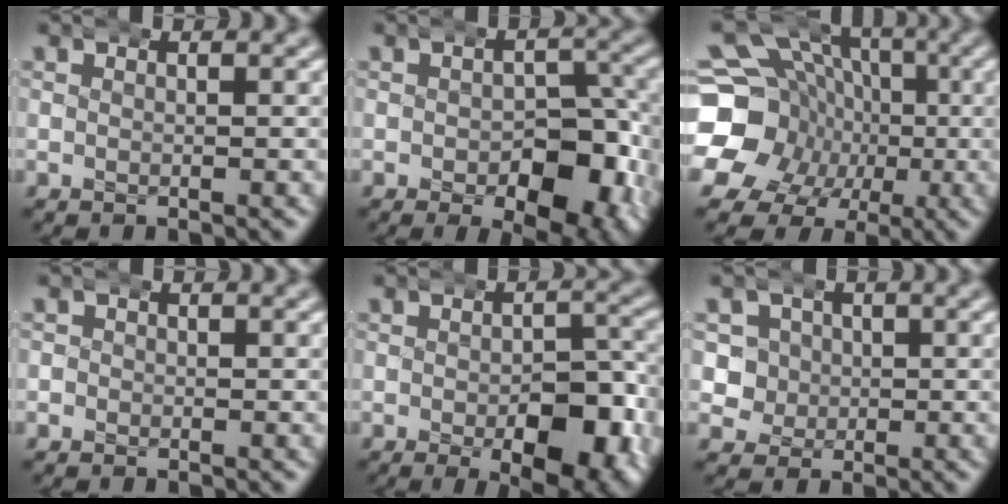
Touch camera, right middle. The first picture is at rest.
{"total": 9.1, "force": [-2.5, 5.4, 6.9], "torque": [-0.089, -0.023, -0.027]}
{"total": 14.9, "force": [-0.7, 13.2, 6.9], "torque": [-0.130, -0.029, -0.017]}
{"total": 0.7, "force": [-0.4, 0.6, -0.1], "torque": [-0.004, -0.002, -0.005]}
{"total": 8.8, "force": [-2.7, 4.3, 7.2], "torque": [-0.096, -0.022, -0.031]}
{"total": 6.4, "force": [-0.1, 6.1, 1.8], "torque": [-0.058, -0.020, -0.001]}